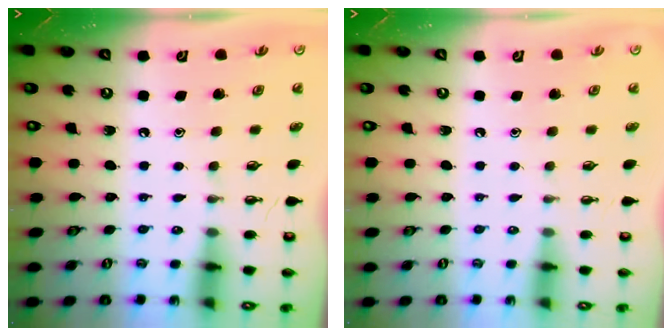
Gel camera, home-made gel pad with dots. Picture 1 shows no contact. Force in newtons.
{"total": 0.0}